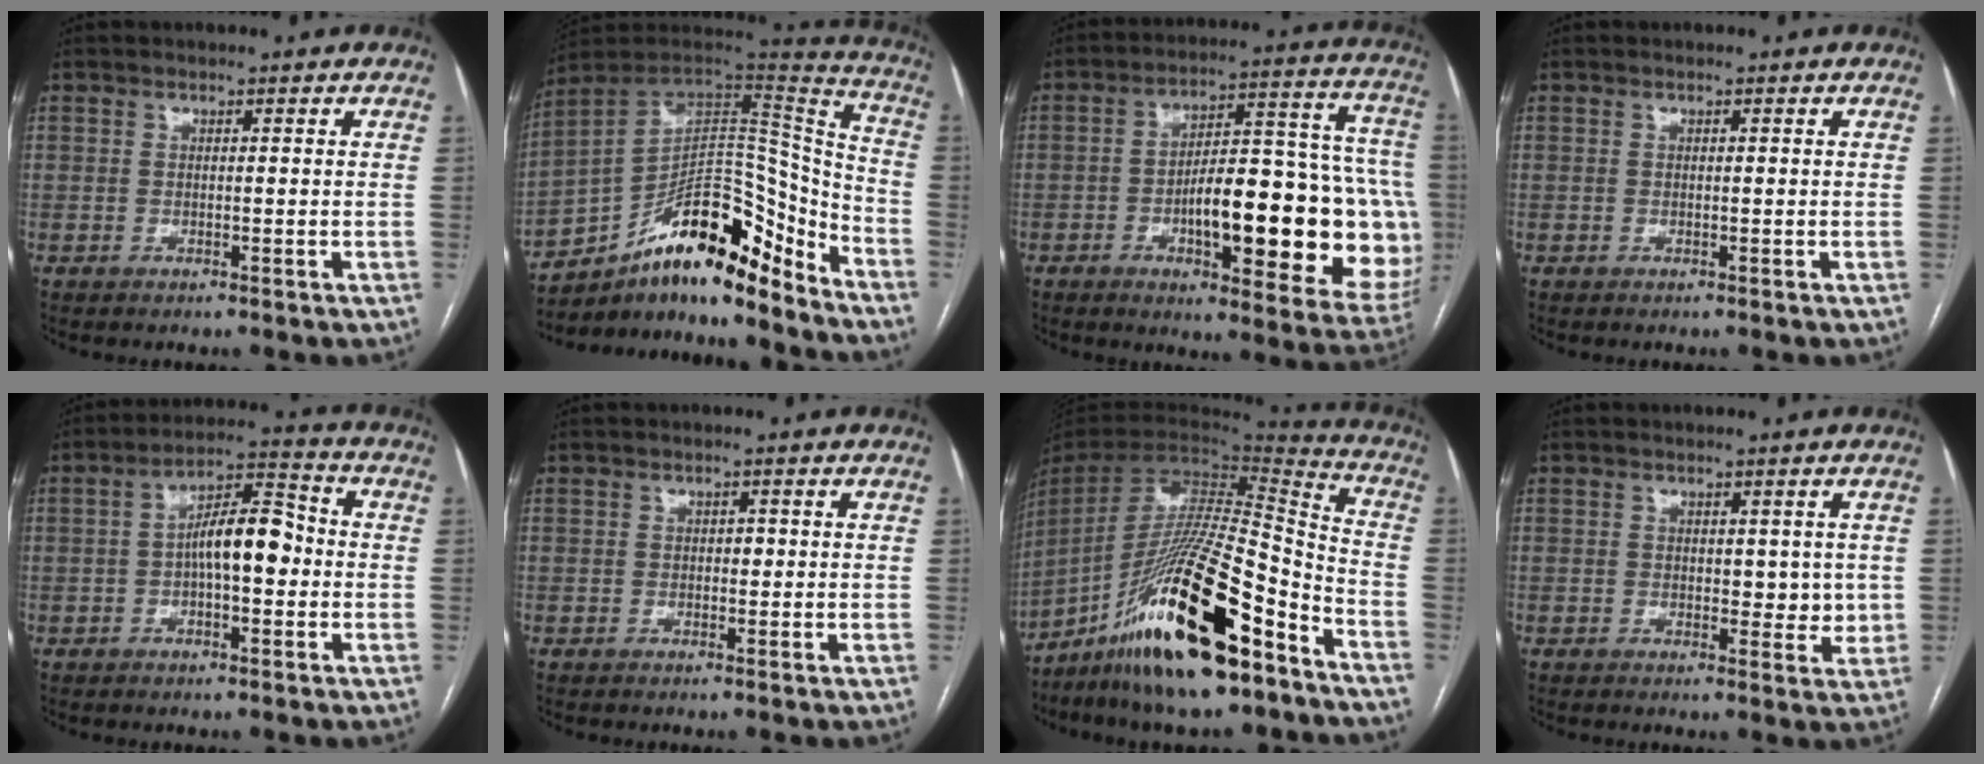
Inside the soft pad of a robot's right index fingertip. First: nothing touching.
{"total": 21.0, "force": [-14.8, 6.0, 13.6], "torque": [-0.199, 0.045, -0.244]}
{"total": 25.3, "force": [-5.0, 7.0, 23.7], "torque": [-0.245, 0.031, -0.050]}
{"total": 0.0}
{"total": 9.1, "force": [-0.7, 3.0, 8.5], "torque": [-0.148, 0.030, -0.013]}
{"total": 1.0, "force": [0.0, 0.7, 0.8], "torque": [-0.008, 0.002, -0.001]}
{"total": 23.6, "force": [-14.8, 3.6, 18.0], "torque": [-0.332, -0.015, -0.260]}
{"total": 3.6, "force": [0.4, 2.1, 2.9], "torque": [-0.031, -0.004, 0.007]}